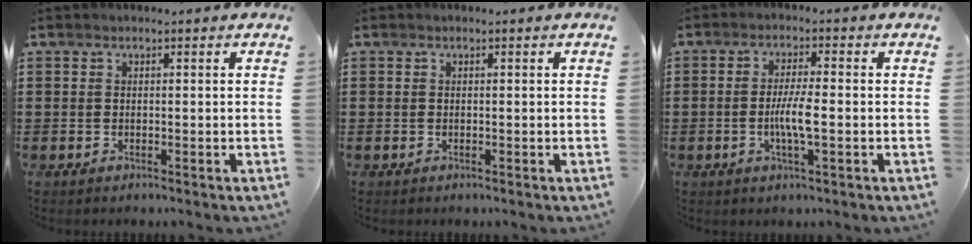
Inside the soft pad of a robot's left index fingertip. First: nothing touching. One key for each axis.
{"total": 0.0}
{"total": 5.0, "fx": -0.8, "fy": 0.7, "fz": 4.9, "tx": -0.099, "ty": -0.004, "tz": -0.021}